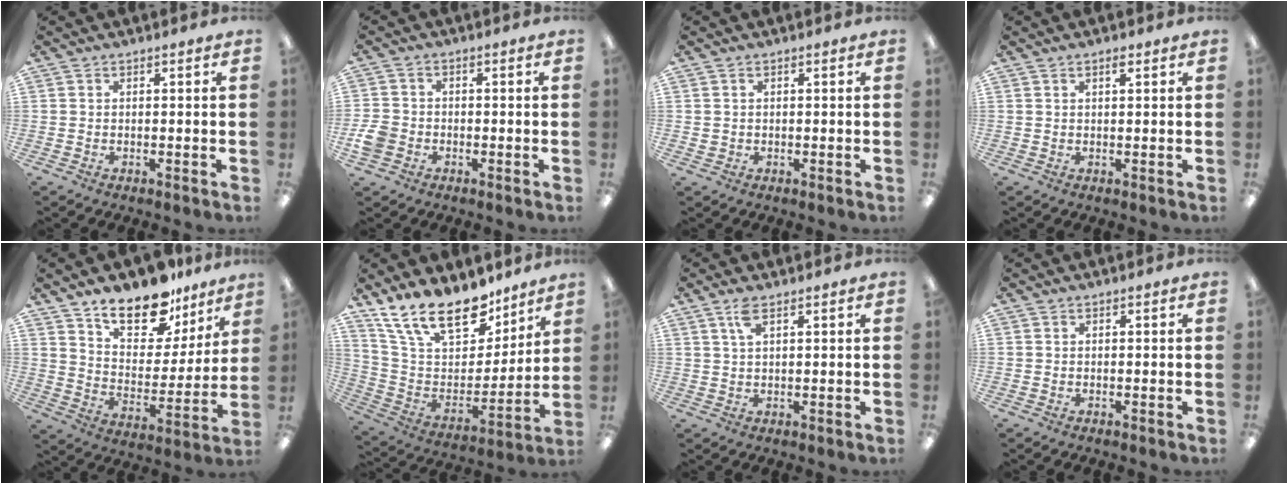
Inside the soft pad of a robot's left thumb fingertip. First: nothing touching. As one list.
[{"total": 4.6, "force": [-1.7, 3.7, 2.1], "torque": [-0.044, 0.010, -0.032]}, {"total": 0.9, "force": [0.3, 0.9, 0.1], "torque": [-0.002, 0.006, 0.004]}, {"total": 1.2, "force": [0.9, 0.4, 0.8], "torque": [-0.009, -0.002, 0.014]}, {"total": 15.8, "force": [12.2, 7.3, 7.0], "torque": [-0.109, -0.086, 0.218]}, {"total": 20.9, "force": [15.1, 9.6, 10.8], "torque": [-0.205, -0.091, 0.277]}, {"total": 3.8, "force": [2.3, 1.2, 2.8], "torque": [-0.063, 0.005, 0.039]}, {"total": 0.0}]